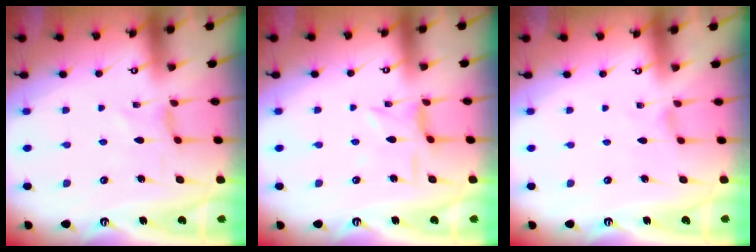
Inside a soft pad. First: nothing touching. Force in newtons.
{"total": 1.6, "press": 1.6, "slide": 0.5}
{"total": 0.0}